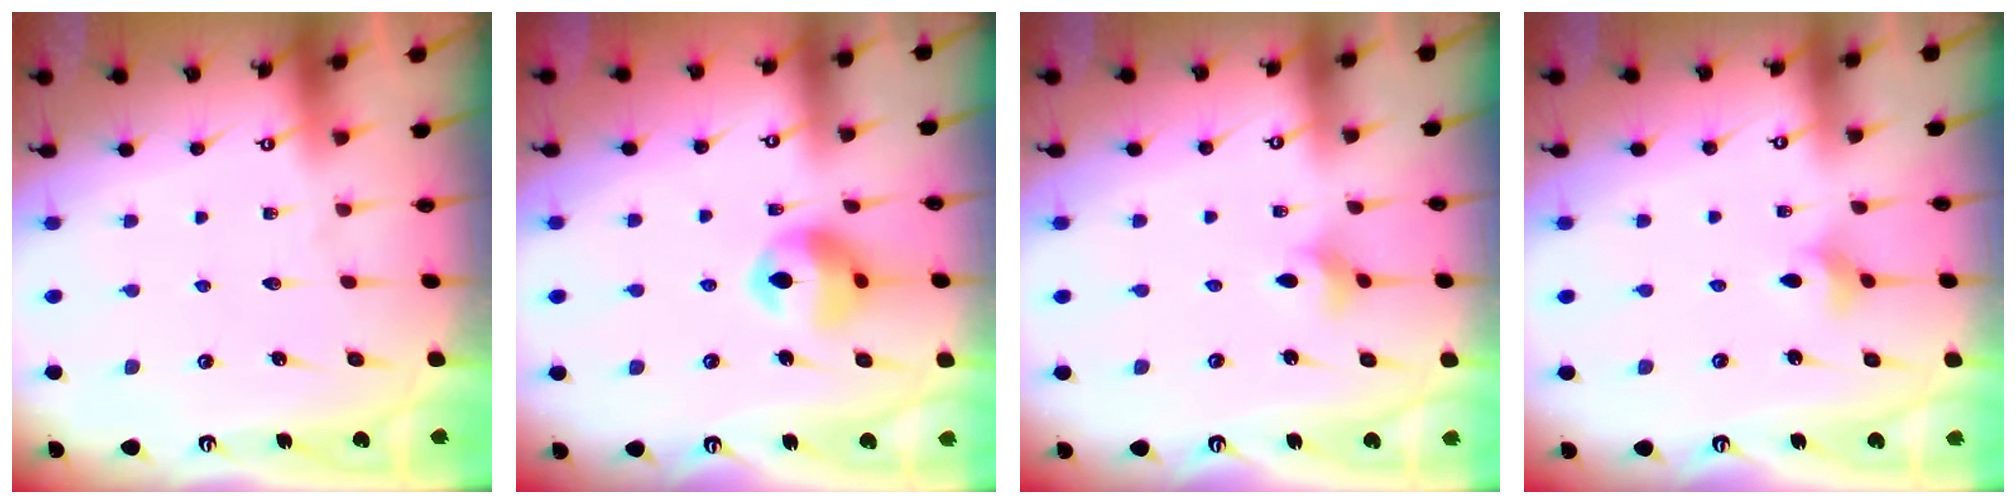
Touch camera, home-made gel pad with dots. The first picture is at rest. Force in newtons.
{"total": 11.8, "press": 11.7, "slide": 1.3}
{"total": 2.7, "press": 2.6, "slide": 0.6}
{"total": 2.7, "press": 2.6, "slide": 0.6}